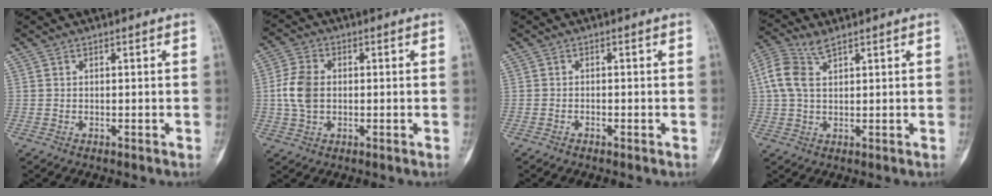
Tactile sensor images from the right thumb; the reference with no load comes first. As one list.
[{"total": 7.1, "force": [-0.1, 4.9, 5.1], "torque": [-0.105, 0.012, -0.005]}, {"total": 0.6, "force": [-0.5, 0.3, 0.3], "torque": [-0.009, 0.004, -0.010]}, {"total": 6.8, "force": [3.0, 3.4, 5.1], "torque": [-0.133, 0.015, 0.061]}]